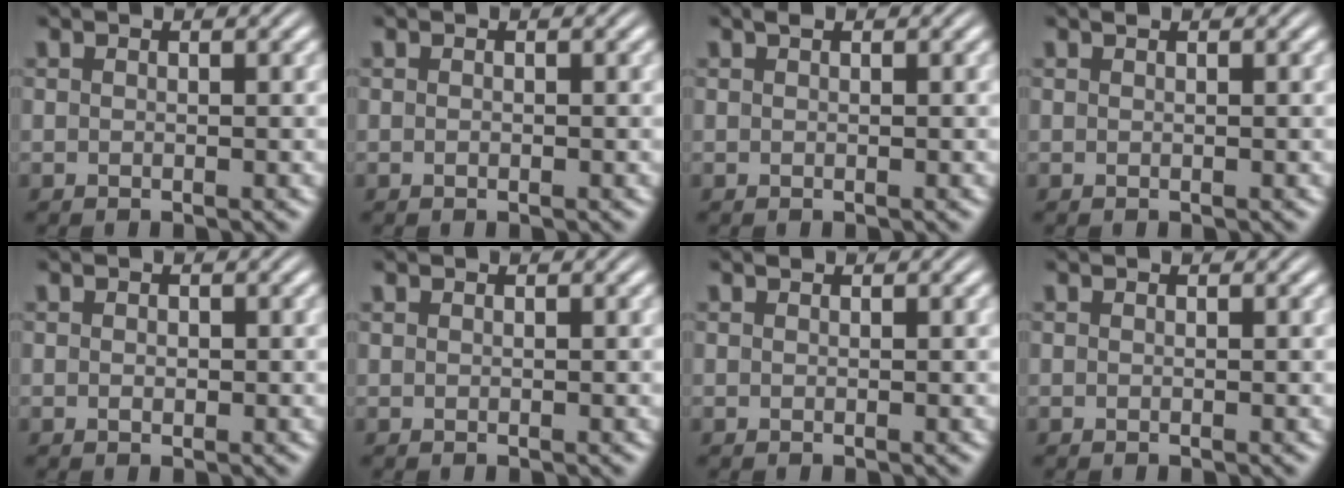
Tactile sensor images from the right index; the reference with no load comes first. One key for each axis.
{"total": 0.0}
{"total": 0.5, "fx": 0.4, "fy": 0.2, "fz": 0.3, "tx": -0.003, "ty": 0.003, "tz": 0.007}
{"total": 0.0}
{"total": 0.6, "fx": -0.1, "fy": 0.3, "fz": 0.4, "tx": -0.013, "ty": -0.006, "tz": 0.002}
{"total": 0.0}
{"total": 0.0}
{"total": 0.0}